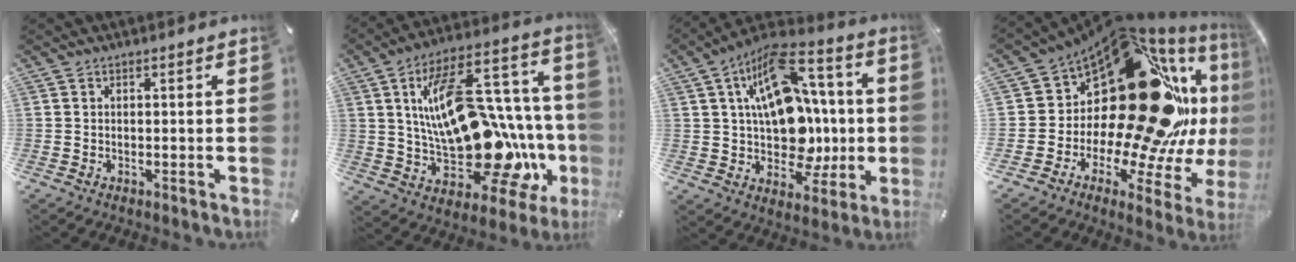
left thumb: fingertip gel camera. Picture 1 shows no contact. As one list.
[{"total": 28.0, "force": [-1.1, 15.4, 23.3], "torque": [-0.382, -0.014, -0.004]}, {"total": 19.9, "force": [3.5, 13.7, 14.0], "torque": [-0.235, -0.027, 0.064]}, {"total": 29.8, "force": [9.1, 16.7, 23.0], "torque": [-0.330, -0.130, 0.198]}]